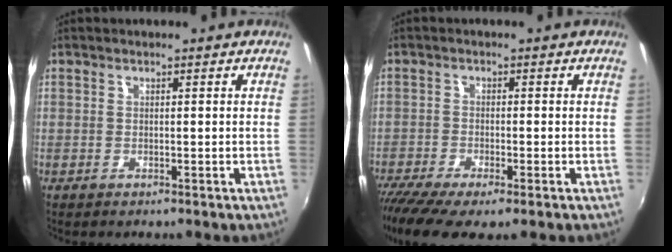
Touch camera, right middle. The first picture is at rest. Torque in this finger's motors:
{"motor_torque": [1.09, -1.05, 0.44, 0.18]}